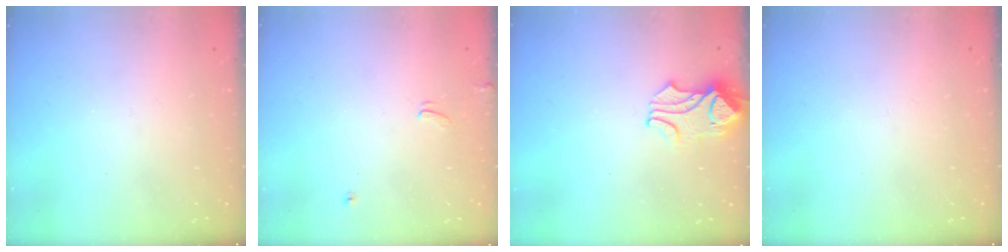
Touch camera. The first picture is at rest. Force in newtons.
{"total": 0.0}
{"total": 1.6, "press": 1.5, "slide": 0.5}
{"total": 0.0}